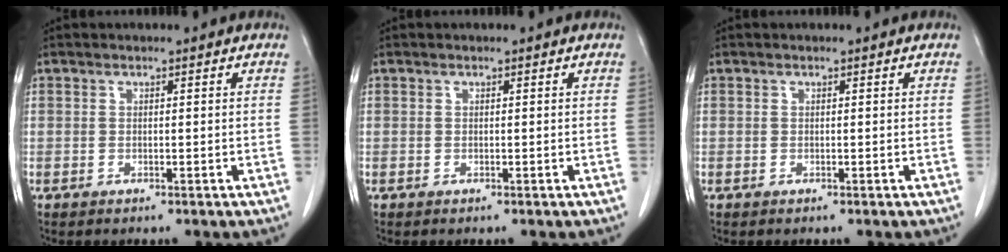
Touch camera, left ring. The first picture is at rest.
{"total": 0.0}
{"total": 0.0}